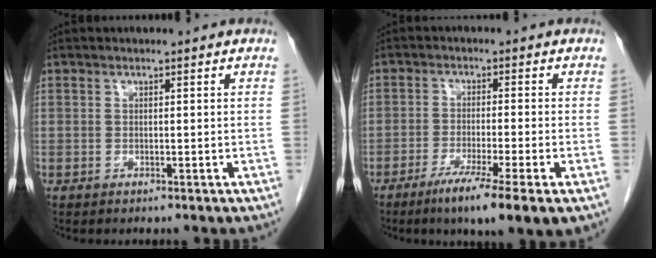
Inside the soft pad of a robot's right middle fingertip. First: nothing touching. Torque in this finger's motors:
{"motor_torque": [1.06, -0.86, 0.14, 0.09]}